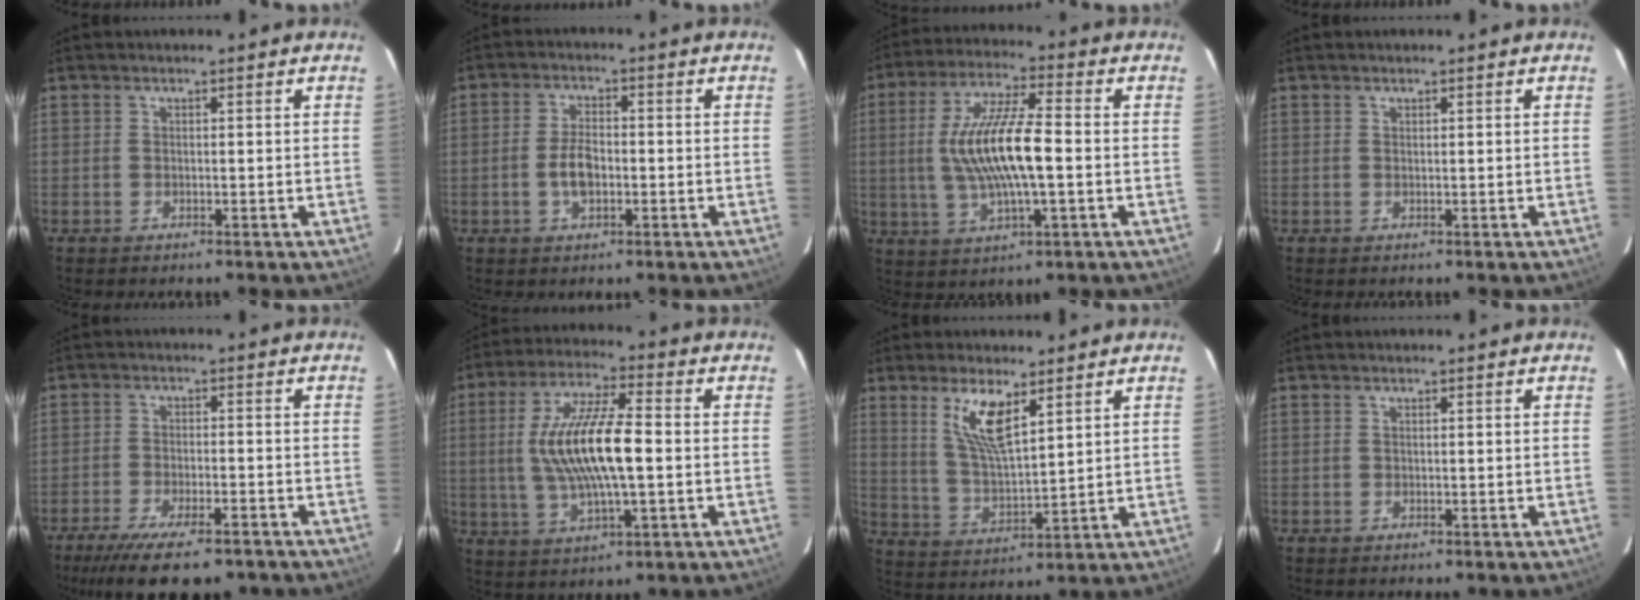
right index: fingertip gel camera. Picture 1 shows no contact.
{"total": 5.0, "force": [-1.3, 2.6, 4.1], "torque": [-0.082, 0.003, -0.019]}
{"total": 14.0, "force": [-0.5, 3.2, 13.6], "torque": [-0.265, 0.004, -0.008]}
{"total": 0.0}
{"total": 14.4, "force": [-11.1, 4.0, 8.2], "torque": [-0.174, -0.040, -0.173]}
{"total": 15.0, "force": [-0.1, 4.0, 14.5], "torque": [-0.282, 0.005, 0.001]}
{"total": 9.1, "force": [5.0, 2.4, 7.2], "torque": [-0.137, -0.004, 0.106]}
{"total": 0.0}